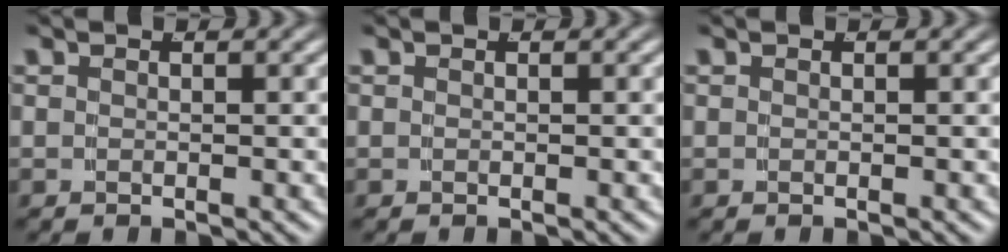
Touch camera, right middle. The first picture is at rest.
{"total": 0.0}
{"total": 0.0}